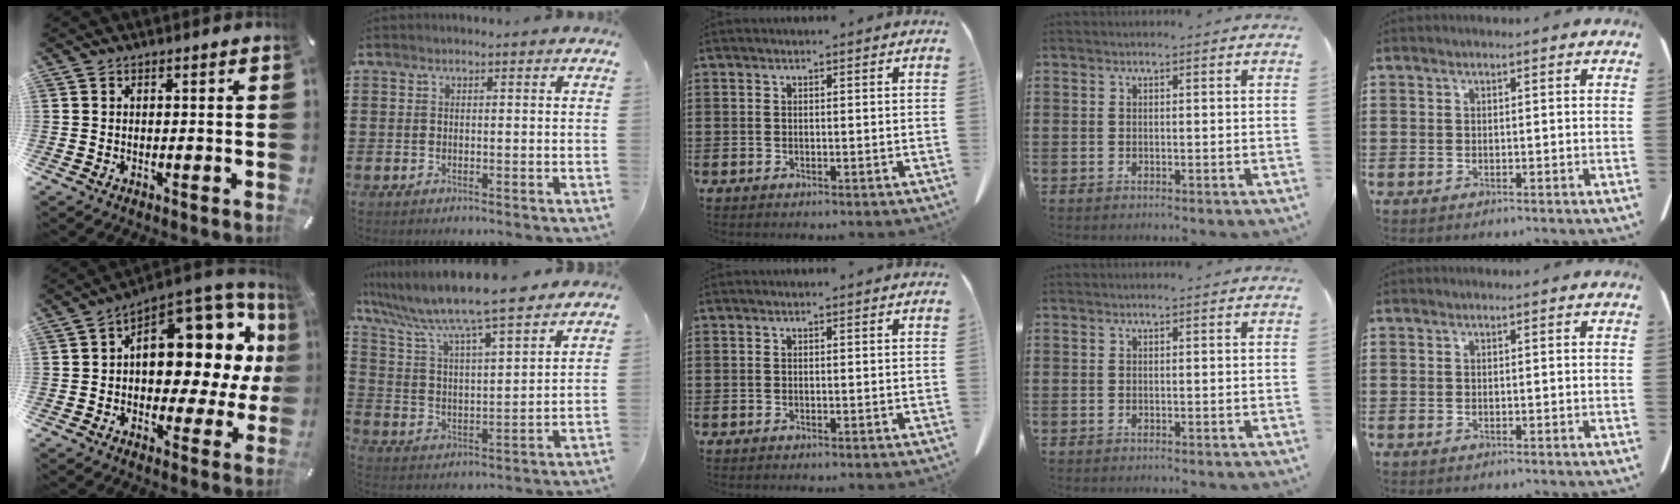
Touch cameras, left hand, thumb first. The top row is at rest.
{"thumb": {"total": 16.8, "force": [6.2, 9.8, 12.2], "torque": [-0.146, -0.070, 0.099]}, "index": {"total": 8.7, "force": [7.8, 0.2, 4.1], "torque": [-0.113, -0.052, 0.127]}}